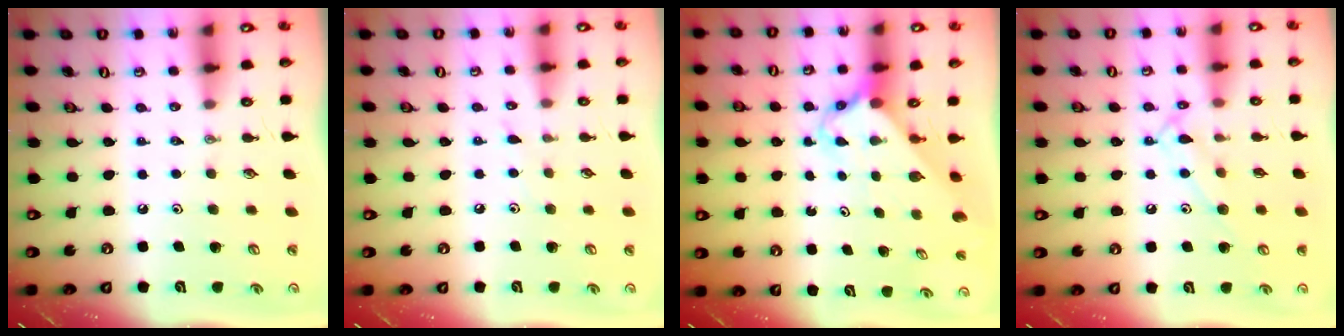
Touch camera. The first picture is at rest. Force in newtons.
{"total": 3.9, "press": 3.8, "slide": 0.5}
{"total": 2.7, "press": 2.7, "slide": 0.2}
{"total": 11.0, "press": 11.0, "slide": 0.5}